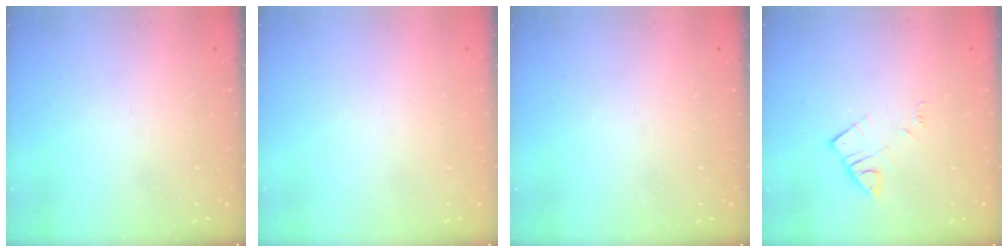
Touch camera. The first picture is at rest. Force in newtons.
{"total": 1.6, "press": 1.6, "slide": 0.1}
{"total": 0.0}
{"total": 4.0, "press": 4.0, "slide": 0.3}